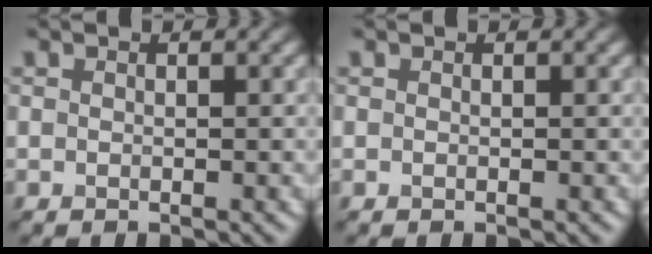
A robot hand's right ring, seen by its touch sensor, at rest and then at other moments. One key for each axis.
{"total": 0.0}